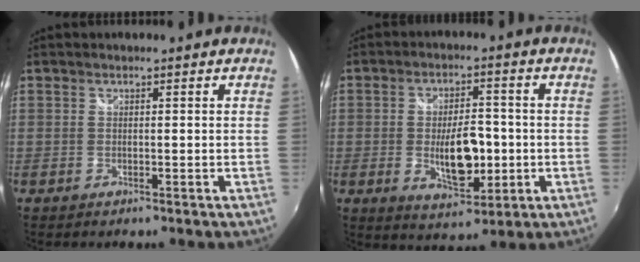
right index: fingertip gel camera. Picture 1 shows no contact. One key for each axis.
{"total": 10.3, "fx": -1.9, "fy": 4.7, "fz": 8.9, "tx": -0.152, "ty": -0.004, "tz": -0.023}